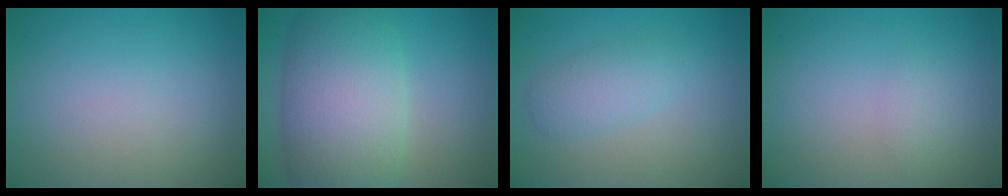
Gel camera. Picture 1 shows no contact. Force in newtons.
{"total": 10.1, "press": 10.1, "slide": 0.4}
{"total": 2.5, "press": 2.5, "slide": 0.0}
{"total": 1.0, "press": 1.0, "slide": 0.2}